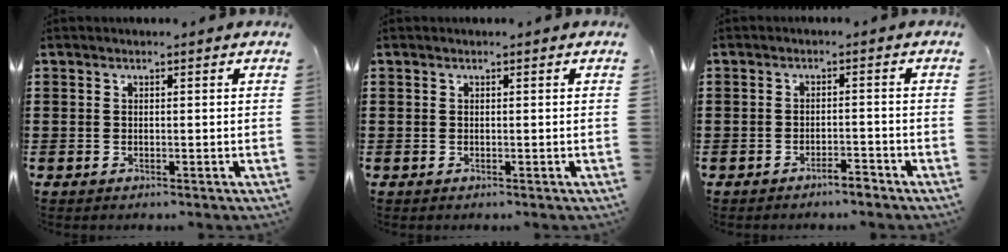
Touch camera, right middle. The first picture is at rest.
{"total": 0.0}
{"total": 2.1, "force": [-2.1, 0.2, 0.6], "torque": [-0.015, 0.003, -0.041]}